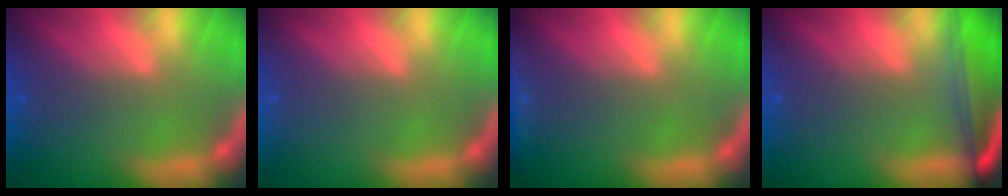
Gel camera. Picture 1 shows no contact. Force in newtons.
{"total": 0.0}
{"total": 1.9}
{"total": 7.1}